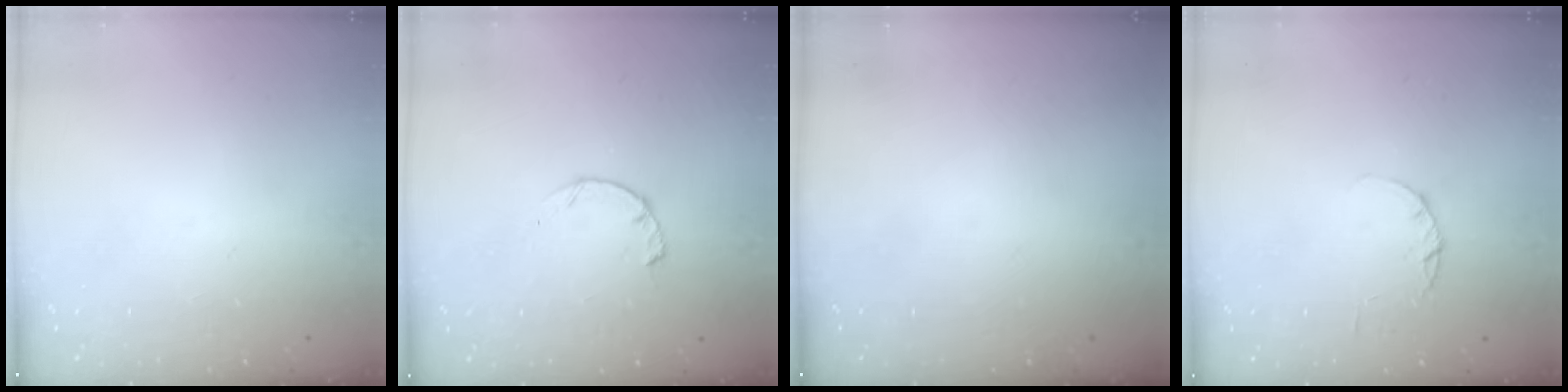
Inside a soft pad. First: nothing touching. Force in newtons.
{"total": 2.3, "press": 2.3, "slide": 0.4}
{"total": 0.0}
{"total": 2.2, "press": 2.2, "slide": 0.4}